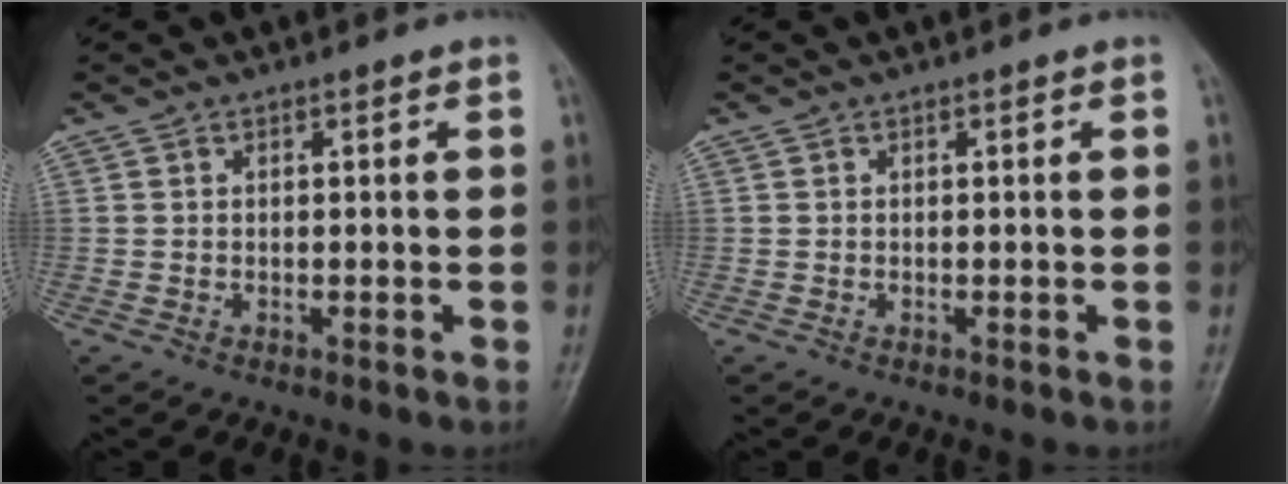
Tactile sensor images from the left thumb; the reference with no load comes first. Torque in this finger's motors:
{"motor_torque": [0.00, 0.00, -0.04, -0.07, 0.00]}